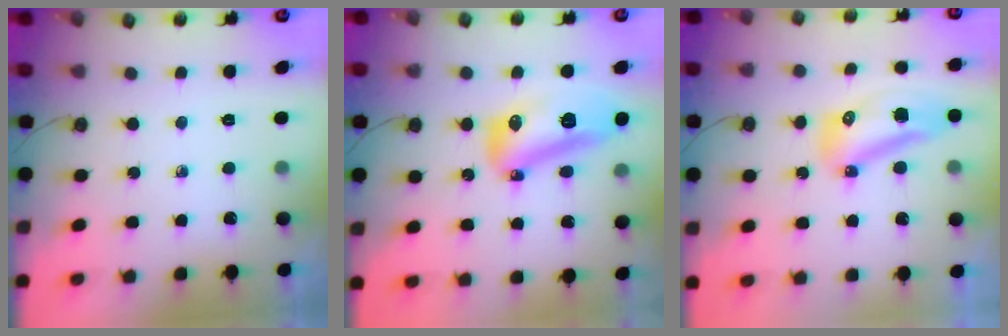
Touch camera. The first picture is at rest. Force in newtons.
{"total": 15.0, "press": 14.9, "slide": 1.4}
{"total": 10.3, "press": 10.2, "slide": 1.2}